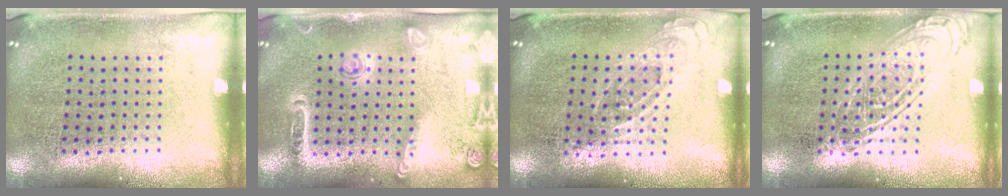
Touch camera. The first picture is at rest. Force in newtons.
{"total": 1.7, "press": 1.5, "slide": 0.8}
{"total": 0.8, "press": 0.7, "slide": 0.4}
{"total": 2.6, "press": 2.6, "slide": 0.3}